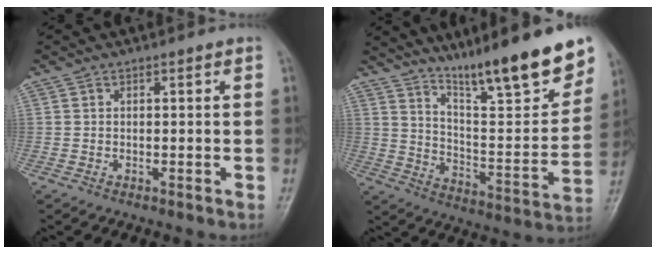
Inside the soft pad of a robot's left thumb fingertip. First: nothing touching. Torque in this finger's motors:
{"motor_torque": [0.89, 0.61, 1.28, -1.49, 0.13]}